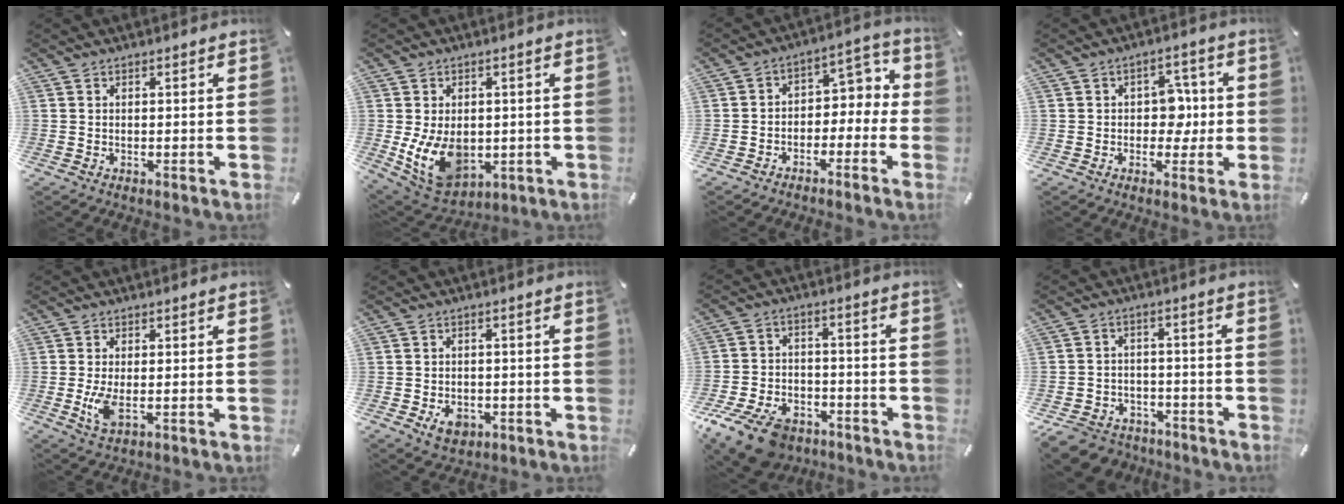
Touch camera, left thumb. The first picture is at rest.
{"total": 12.0, "force": [-1.6, 8.9, 8.0], "torque": [-0.146, 0.002, -0.022]}
{"total": 5.7, "force": [-1.8, 4.8, 2.5], "torque": [-0.028, 0.015, -0.040]}
{"total": 7.1, "force": [-0.1, 5.7, 4.2], "torque": [-0.055, 0.006, -0.006]}
{"total": 5.1, "force": [-0.4, 2.0, 4.7], "torque": [-0.113, -0.012, -0.012]}
{"total": 4.9, "force": [-1.6, 3.7, 2.8], "torque": [-0.047, 0.004, -0.029]}
{"total": 12.6, "force": [-8.4, 7.1, 6.3], "torque": [-0.120, 0.054, -0.149]}
{"total": 7.3, "force": [-5.3, 4.7, 1.9], "torque": [-0.044, 0.028, -0.102]}